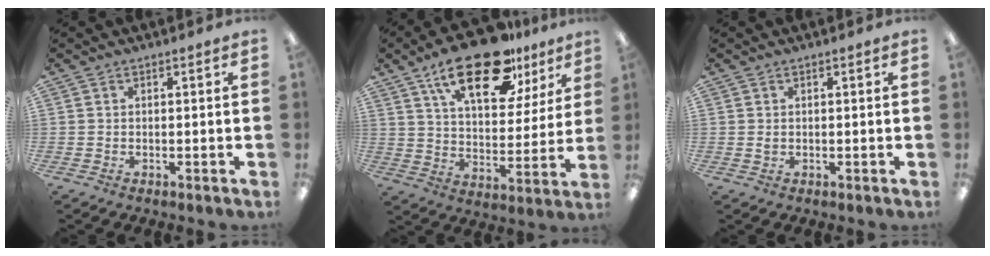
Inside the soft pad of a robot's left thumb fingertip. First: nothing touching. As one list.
[{"total": 21.3, "force": [13.9, 9.1, 13.3], "torque": [-0.209, -0.070, 0.232]}, {"total": 0.9, "force": [0.3, 0.5, 0.6], "torque": [-0.014, 0.002, 0.005]}]